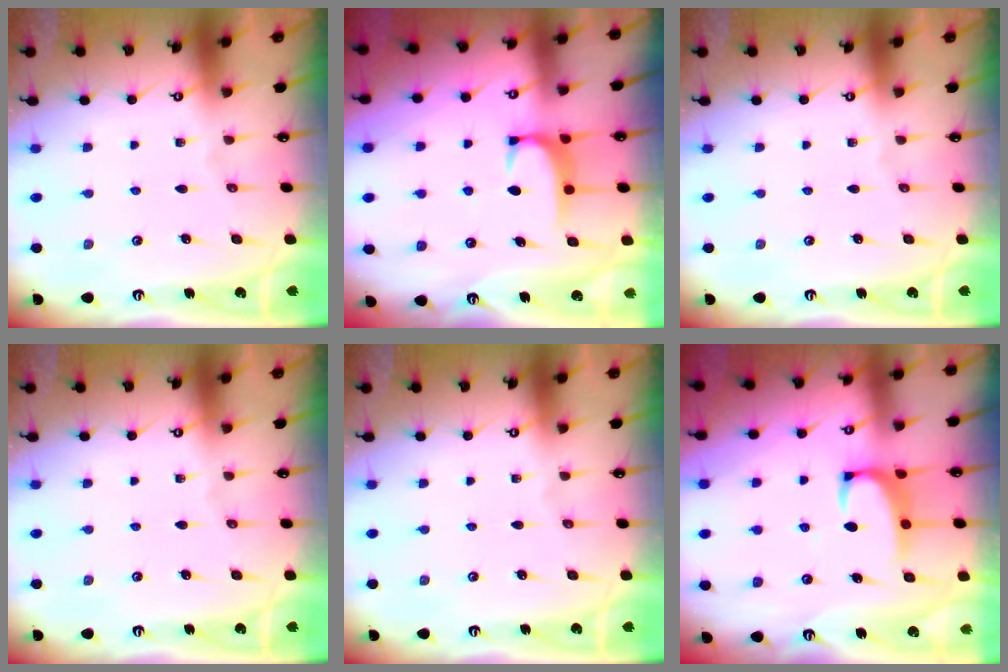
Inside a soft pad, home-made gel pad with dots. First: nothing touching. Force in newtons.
{"total": 1.9, "press": 1.8, "slide": 0.5}
{"total": 0.0}
{"total": 0.0}
{"total": 0.0}
{"total": 2.5, "press": 2.4, "slide": 0.7}